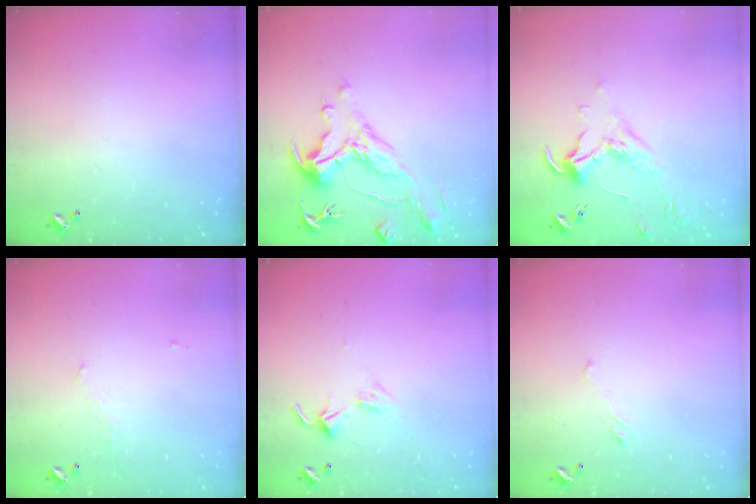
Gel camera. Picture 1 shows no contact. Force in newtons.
{"total": 1.6, "press": 0.6, "slide": 1.5}
{"total": 1.8, "press": 1.6, "slide": 0.8}
{"total": 1.1, "press": 0.8, "slide": 0.7}
{"total": 2.8, "press": 2.8, "slide": 0.2}
{"total": 0.8, "press": 0.1, "slide": 0.8}